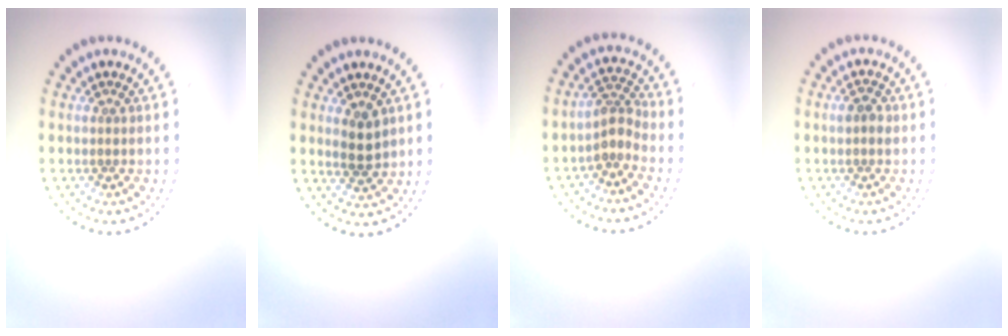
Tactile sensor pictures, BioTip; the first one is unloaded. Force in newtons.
{"total": 2.1, "press": 2.0, "slide": 0.7}
{"total": 2.2, "press": 1.6, "slide": 1.5}
{"total": 1.4, "press": 1.4, "slide": 0.3}